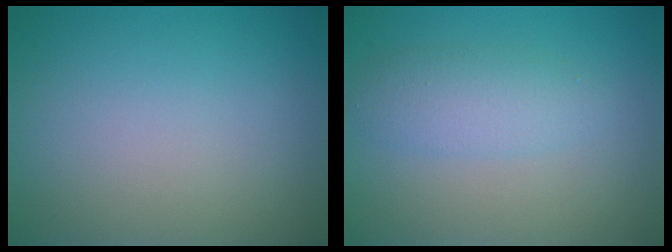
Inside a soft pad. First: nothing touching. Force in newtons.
{"total": 2.8, "press": 2.8, "slide": 0.1}